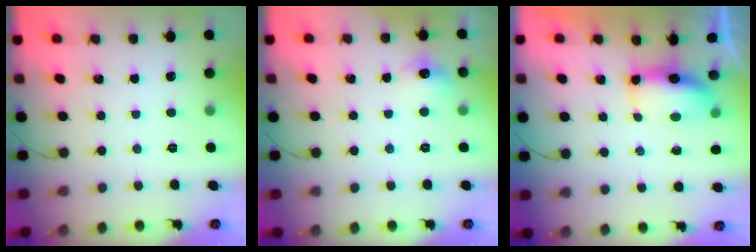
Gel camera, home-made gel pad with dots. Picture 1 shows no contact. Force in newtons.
{"total": 7.1, "press": 7.0, "slide": 1.4}
{"total": 8.6, "press": 7.1, "slide": 4.9}